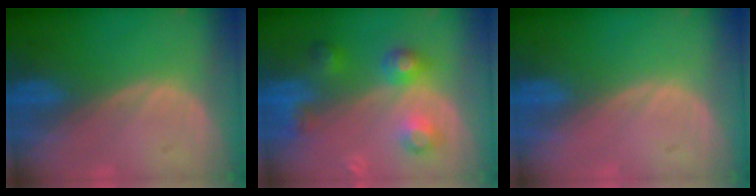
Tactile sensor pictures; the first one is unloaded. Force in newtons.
{"total": 6.0, "press": 6.0, "slide": 0.3}
{"total": 0.0}